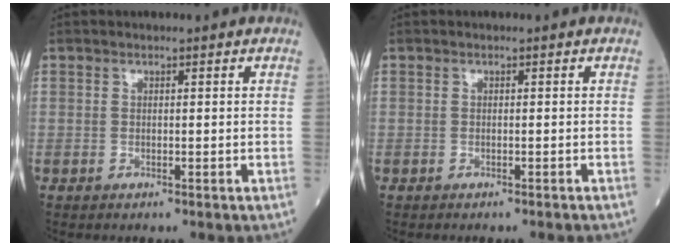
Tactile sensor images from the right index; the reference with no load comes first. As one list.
[{"total": 1.8, "force": [-1.7, -0.3, 0.5], "torque": [-0.005, 0.001, -0.022]}]